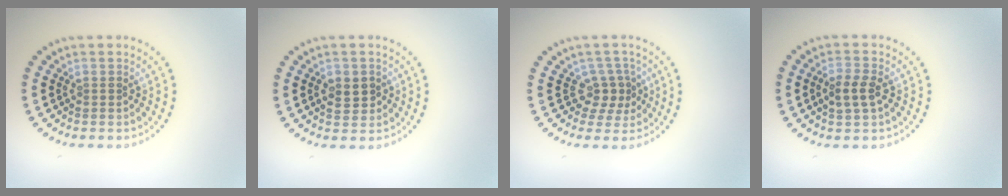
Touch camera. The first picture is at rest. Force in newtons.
{"total": 2.4, "press": 2.4, "slide": 0.3}
{"total": 2.5, "press": 1.8, "slide": 1.7}
{"total": 2.4, "press": 2.3, "slide": 0.5}